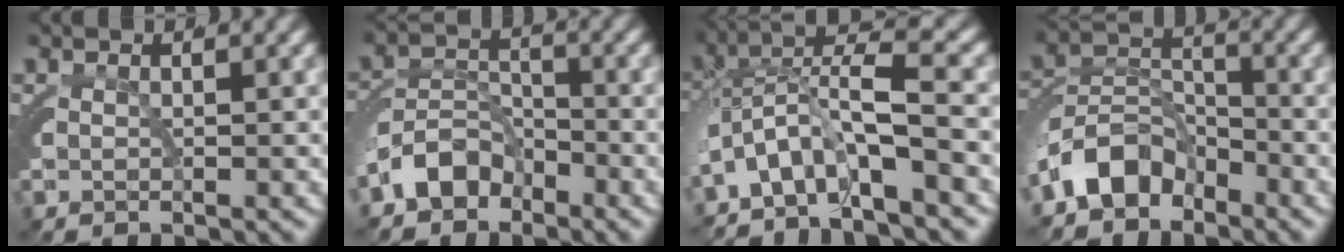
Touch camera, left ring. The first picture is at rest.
{"total": 4.1, "force": [-2.7, 2.5, 1.8], "torque": [-0.014, -0.005, -0.051]}
{"total": 6.9, "force": [-2.9, 4.3, 4.5], "torque": [-0.112, -0.025, -0.042]}
{"total": 5.0, "force": [-3.3, 2.9, 2.4], "torque": [-0.019, -0.006, -0.063]}